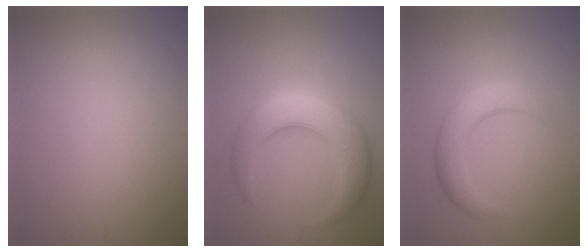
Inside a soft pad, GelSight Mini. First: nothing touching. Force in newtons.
{"total": 7.0, "press": 7.0, "slide": 0.2}
{"total": 3.6, "press": 3.6, "slide": 0.1}